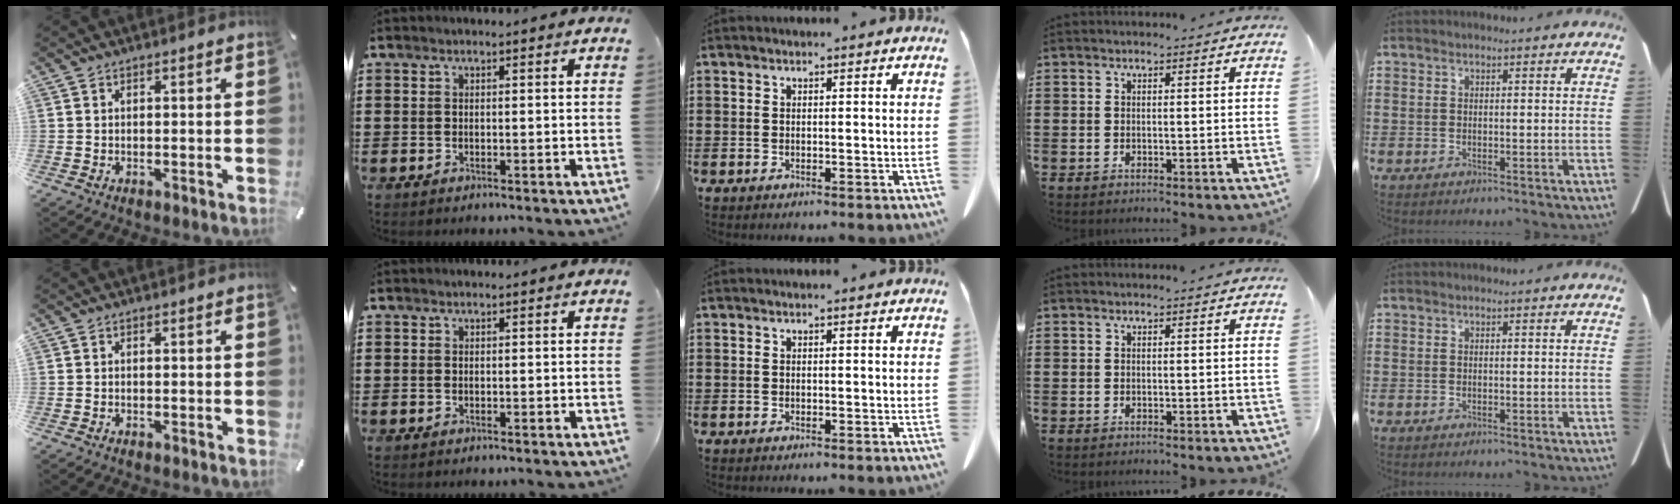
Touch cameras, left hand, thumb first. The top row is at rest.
{}